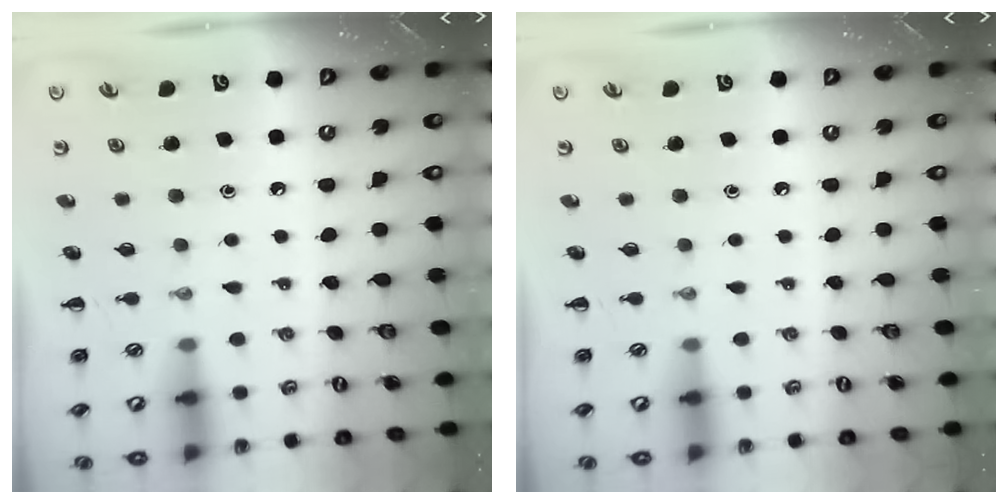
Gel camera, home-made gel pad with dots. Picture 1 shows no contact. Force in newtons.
{"total": 0.0}